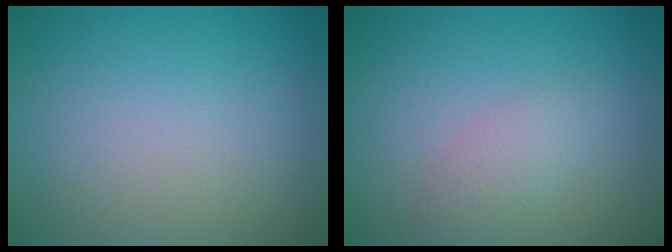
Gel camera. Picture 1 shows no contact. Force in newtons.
{"total": 2.1, "press": 2.1, "slide": 0.0}